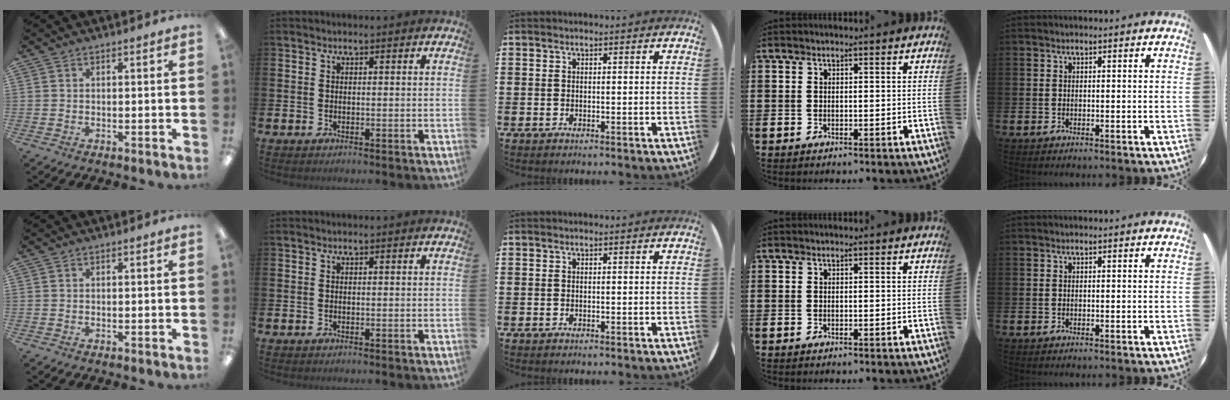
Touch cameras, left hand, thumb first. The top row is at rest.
{}